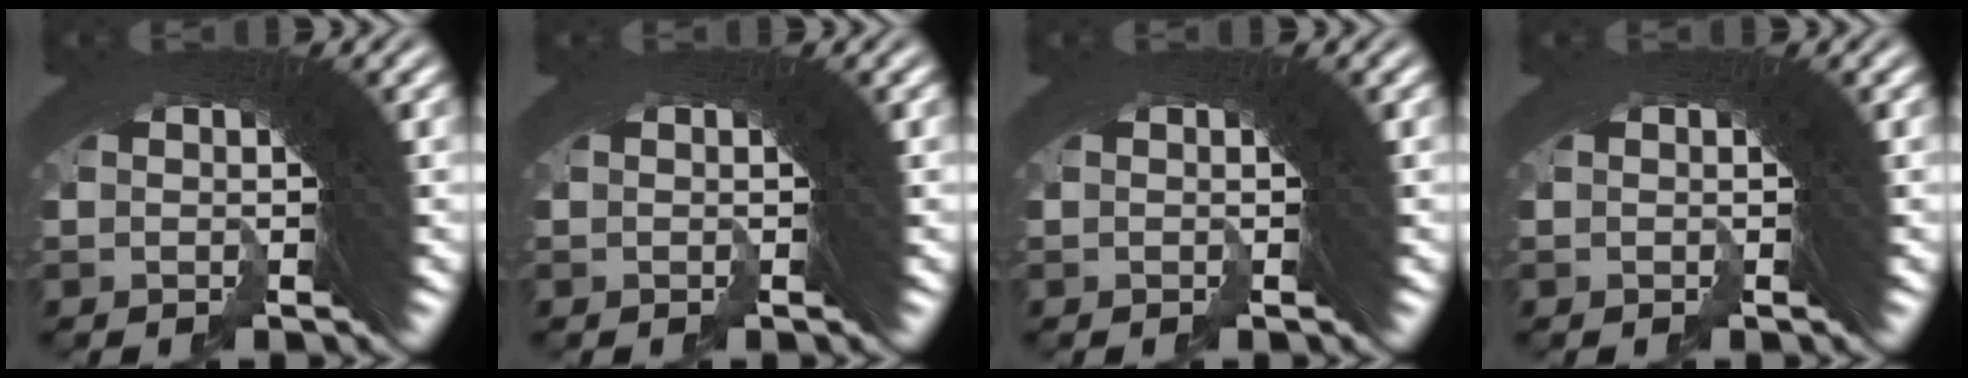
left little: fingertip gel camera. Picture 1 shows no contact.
{"total": 0.0}
{"total": 0.0}
{"total": 0.0}